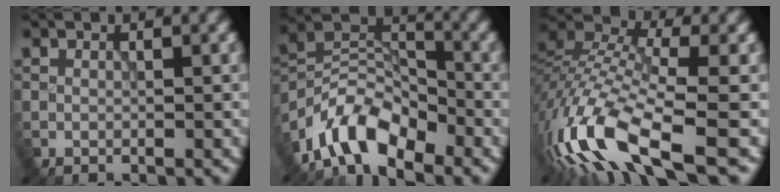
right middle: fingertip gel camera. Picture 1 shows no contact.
{"total": 7.2, "force": [-5.6, 3.0, 3.5], "torque": [-0.052, 0.008, -0.117]}
{"total": 12.6, "force": [-6.8, 4.0, 9.9], "torque": [-0.205, 0.008, -0.133]}